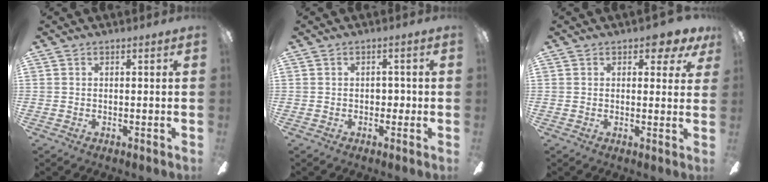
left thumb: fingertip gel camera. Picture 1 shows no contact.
{"total": 1.9, "force": [-0.3, 1.5, 1.2], "torque": [-0.022, 0.007, -0.008]}
{"total": 3.9, "force": [2.5, 2.1, 2.3], "torque": [-0.016, -0.005, 0.039]}